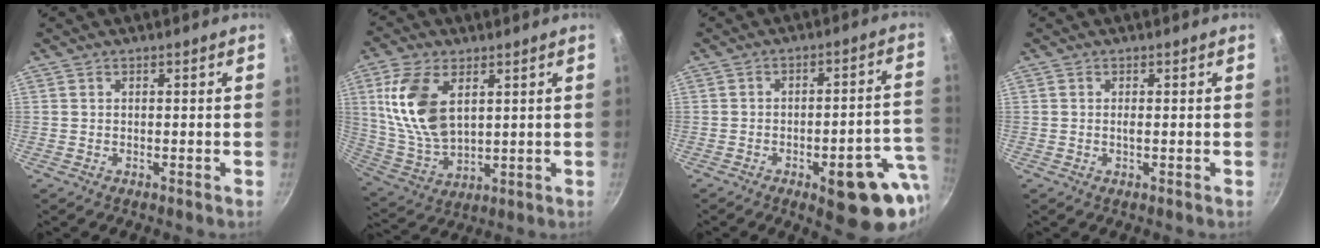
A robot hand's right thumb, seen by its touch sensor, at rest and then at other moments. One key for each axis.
{"total": 14.4, "fx": 4.3, "fy": 8.2, "fz": 11.0, "tx": -0.207, "ty": -0.019, "tz": 0.096}
{"total": 15.9, "fx": -6.1, "fy": 5.8, "fz": 13.5, "tx": -0.117, "ty": 0.034, "tz": -0.073}
{"total": 0.7, "fx": -0.1, "fy": 0.1, "fz": 0.7, "tx": -0.016, "ty": -0.001, "tz": -0.002}